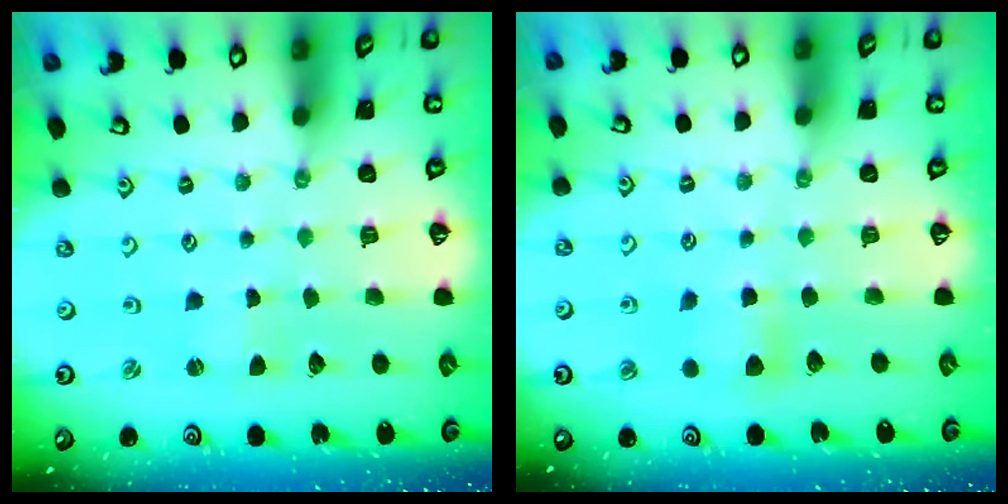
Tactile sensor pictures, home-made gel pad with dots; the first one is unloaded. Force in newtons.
{"total": 5.5, "press": 5.5, "slide": 0.7}